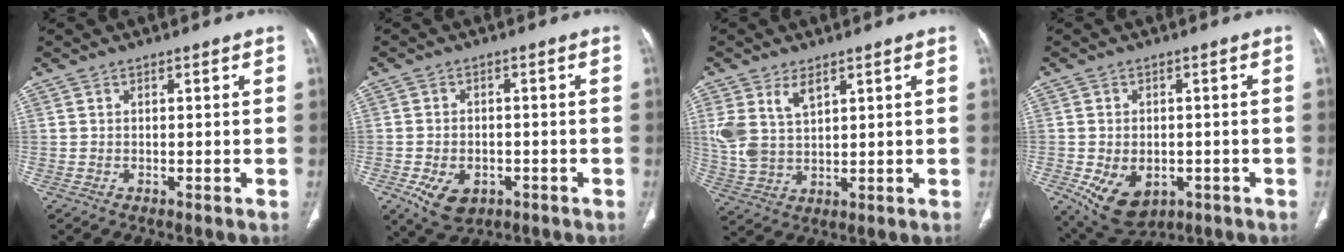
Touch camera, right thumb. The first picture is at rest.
{"total": 7.4, "force": [-3.1, 5.0, 4.6], "torque": [-0.075, 0.008, -0.040]}
{"total": 8.2, "force": [3.9, 4.7, 5.6], "torque": [-0.116, -0.014, 0.087]}
{"total": 10.3, "force": [-3.5, 6.9, 6.8], "torque": [-0.102, 0.004, -0.038]}